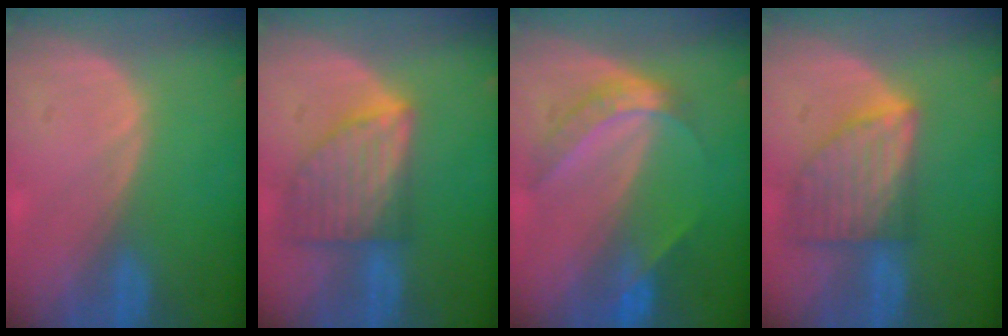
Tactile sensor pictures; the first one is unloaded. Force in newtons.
{"total": 8.0, "press": 7.3, "slide": 3.2}
{"total": 6.1, "press": 5.1, "slide": 3.2}
{"total": 8.0, "press": 7.3, "slide": 3.2}